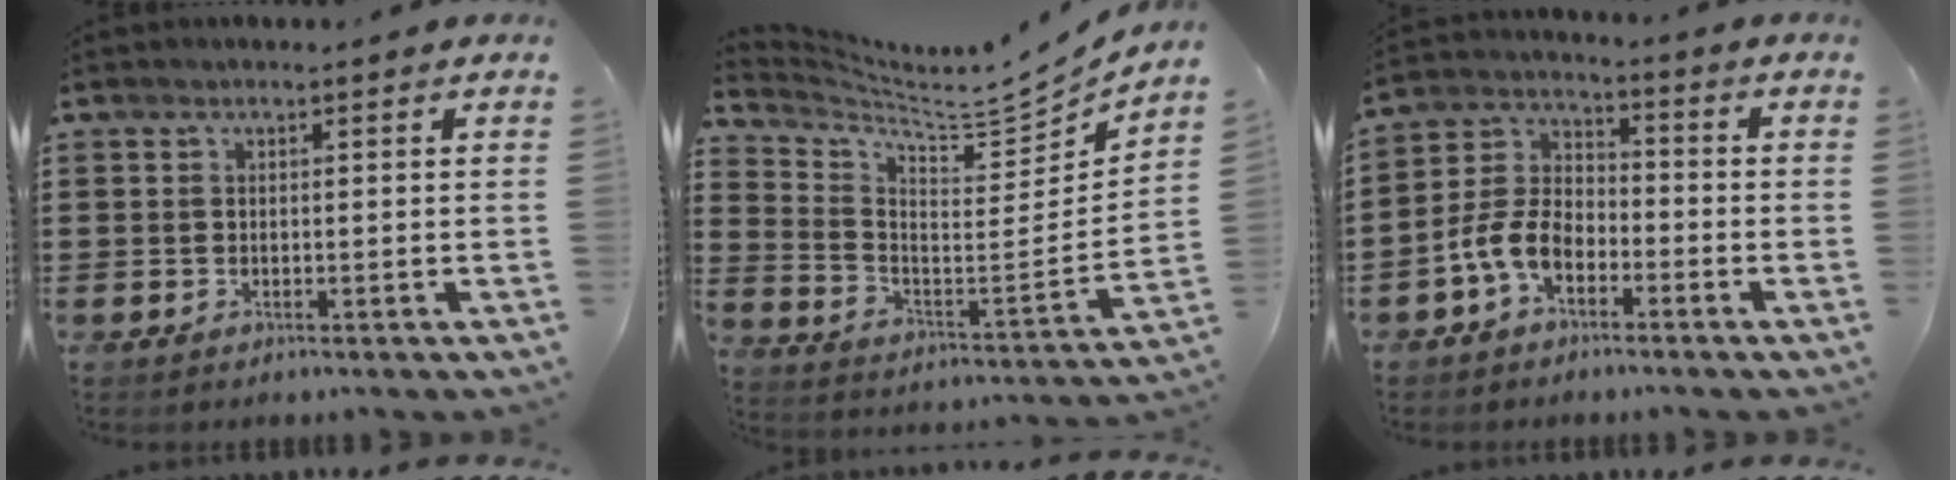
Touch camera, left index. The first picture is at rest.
{"total": 6.1, "force": [5.7, 1.1, 1.9], "torque": [-0.060, -0.059, 0.091]}
{"total": 6.9, "force": [-4.0, 3.8, 4.1], "torque": [-0.117, 0.001, -0.087]}